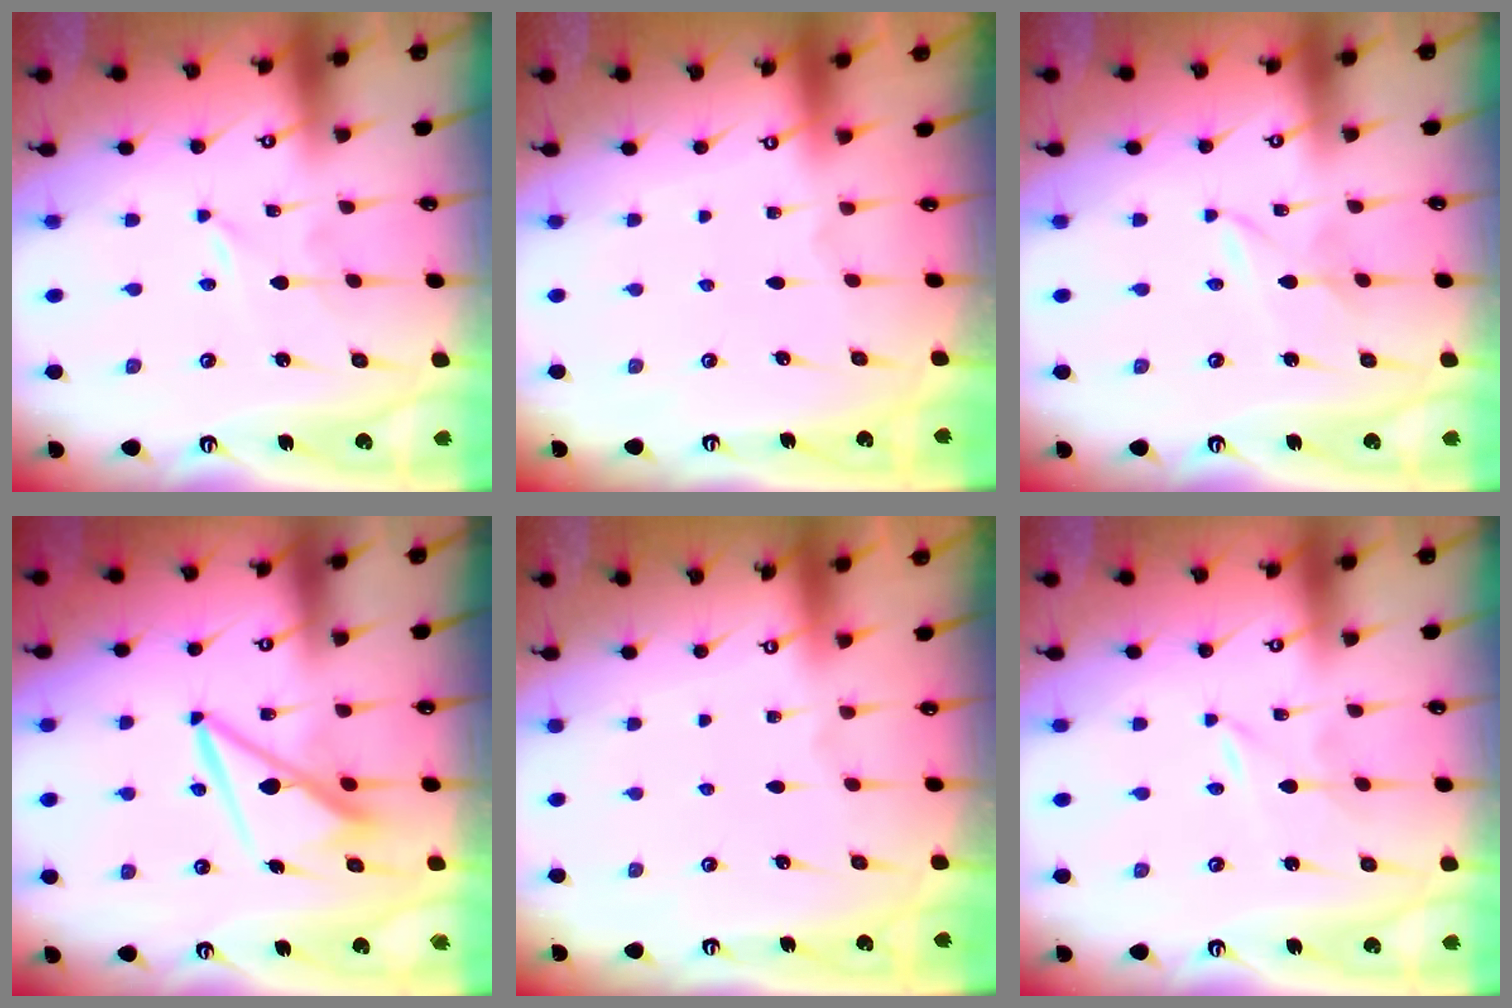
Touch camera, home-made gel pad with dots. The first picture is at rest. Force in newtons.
{"total": 0.0}
{"total": 1.5, "press": 1.5, "slide": 0.2}
{"total": 8.4, "press": 8.3, "slide": 1.2}
{"total": 0.0}
{"total": 0.0}